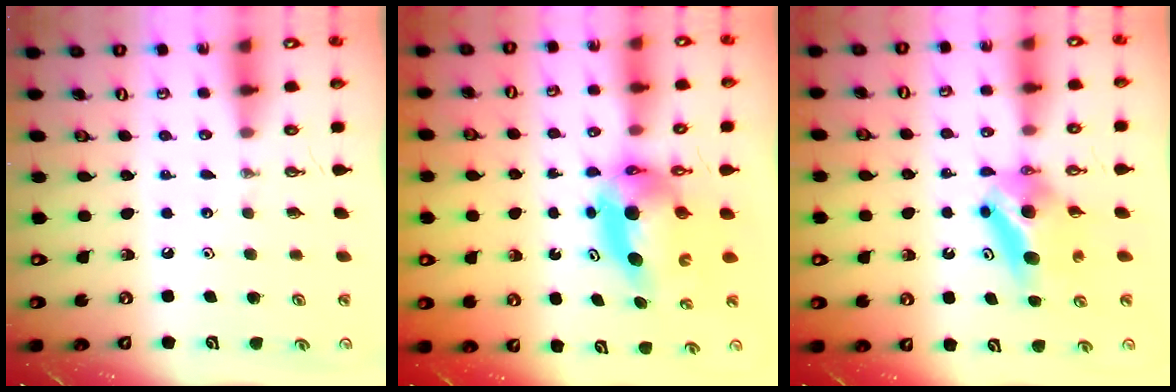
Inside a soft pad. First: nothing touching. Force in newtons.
{"total": 7.1, "press": 7.1, "slide": 0.7}
{"total": 8.5, "press": 5.4, "slide": 6.5}